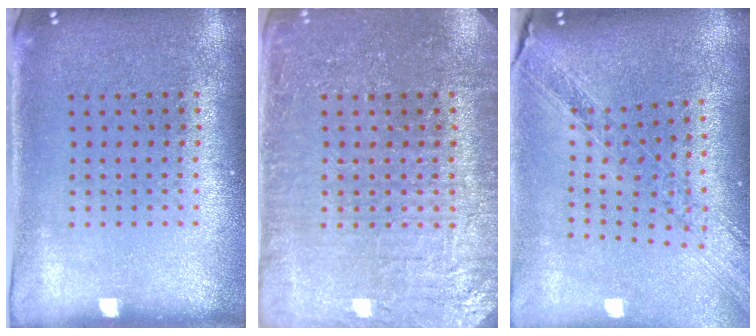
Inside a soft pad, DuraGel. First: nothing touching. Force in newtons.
{"total": 3.8, "press": 3.6, "slide": 1.0}
{"total": 1.4, "press": 1.3, "slide": 0.5}